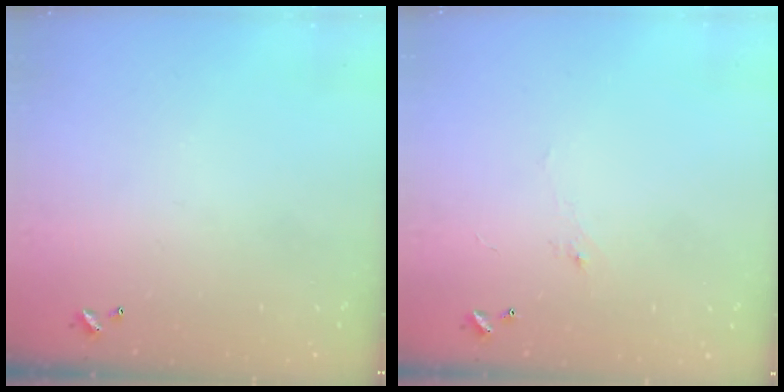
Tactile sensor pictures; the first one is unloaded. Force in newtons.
{"total": 1.2, "press": 0.8, "slide": 0.8}